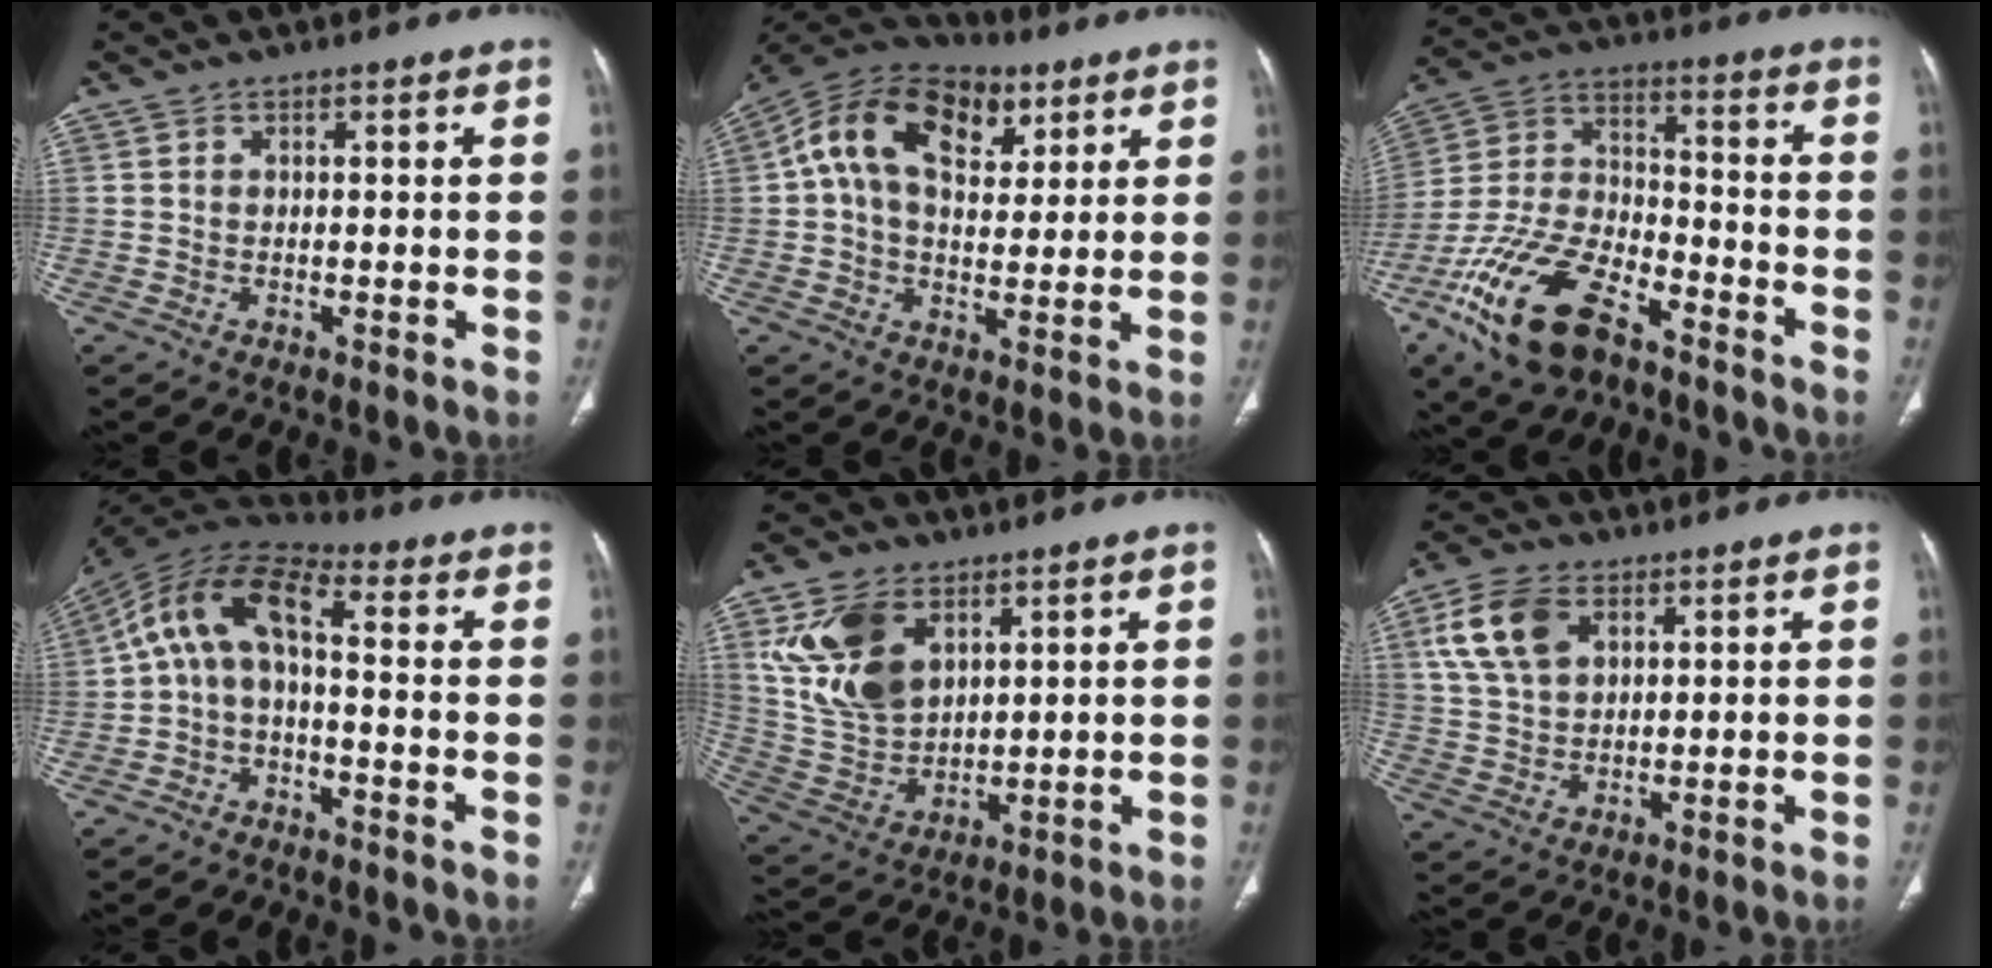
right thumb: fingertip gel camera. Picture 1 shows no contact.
{"total": 17.1, "force": [5.7, 10.9, 11.9], "torque": [-0.189, 0.011, 0.086]}
{"total": 19.7, "force": [-11.6, 9.4, 12.8], "torque": [-0.257, 0.053, -0.215]}
{"total": 10.7, "force": [-1.0, 5.1, 9.4], "torque": [-0.175, 0.053, -0.032]}
{"total": 14.8, "force": [6.3, 9.5, 9.5], "torque": [-0.168, -0.024, 0.142]}
{"total": 10.4, "force": [4.2, 6.4, 6.9], "torque": [-0.128, -0.002, 0.084]}